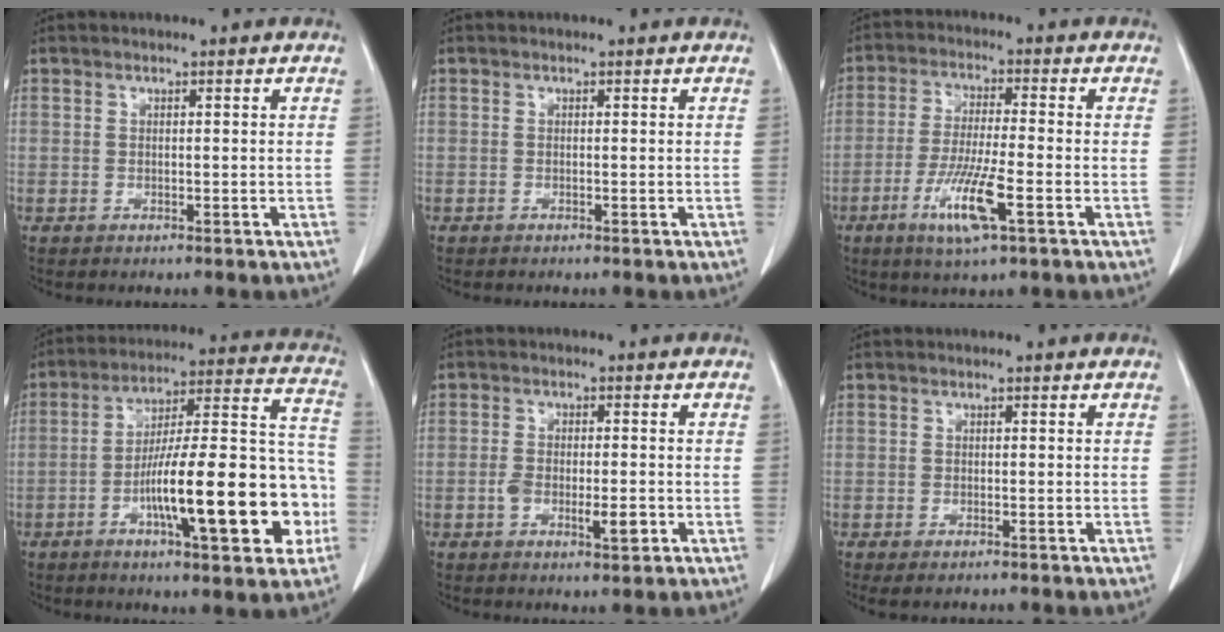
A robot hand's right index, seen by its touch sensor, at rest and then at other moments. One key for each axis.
{"total": 0.0}
{"total": 9.4, "fx": -3.9, "fy": 0.6, "fz": 8.5, "tx": -0.167, "ty": -0.018, "tz": -0.072}
{"total": 22.6, "fx": -6.8, "fy": 4.2, "fz": 21.1, "tx": -0.283, "ty": 0.025, "tz": -0.097}
{"total": 5.5, "fx": -1.6, "fy": 1.9, "fz": 4.9, "tx": -0.081, "ty": -0.001, "tz": -0.021}
{"total": 1.6, "fx": -0.8, "fy": 0.5, "fz": 1.2, "tx": -0.021, "ty": -0.004, "tz": -0.009}